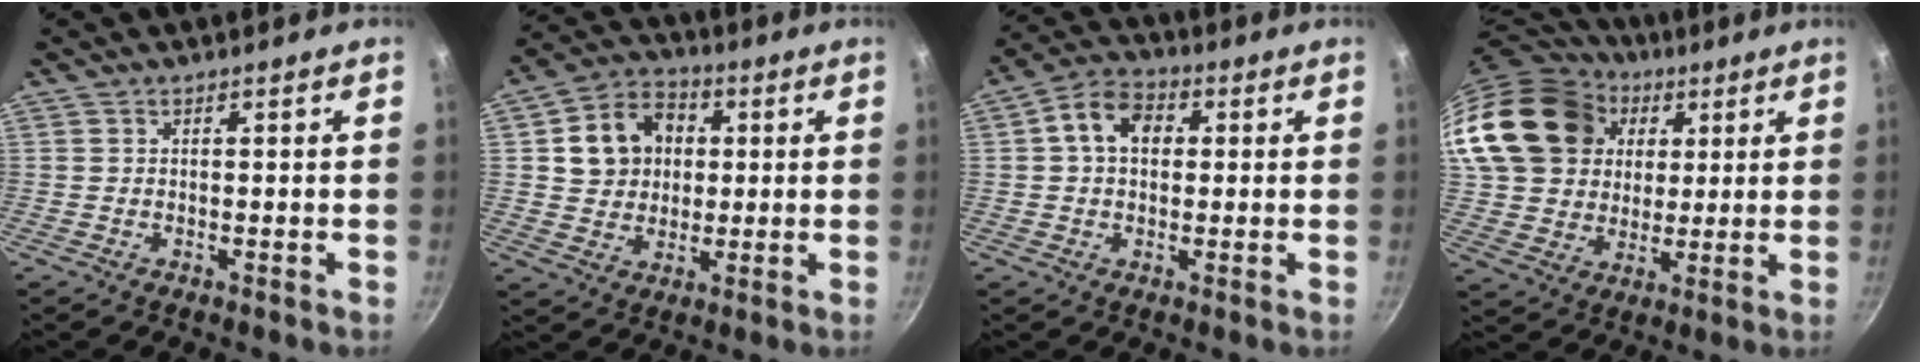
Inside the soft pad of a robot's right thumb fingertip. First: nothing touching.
{"total": 11.8, "force": [2.2, 10.0, 5.9], "torque": [-0.072, 0.015, 0.033]}
{"total": 8.5, "force": [1.5, 6.2, 5.7], "torque": [-0.076, 0.019, 0.010]}
{"total": 22.2, "force": [7.1, 17.7, 11.4], "torque": [-0.199, 0.017, 0.134]}